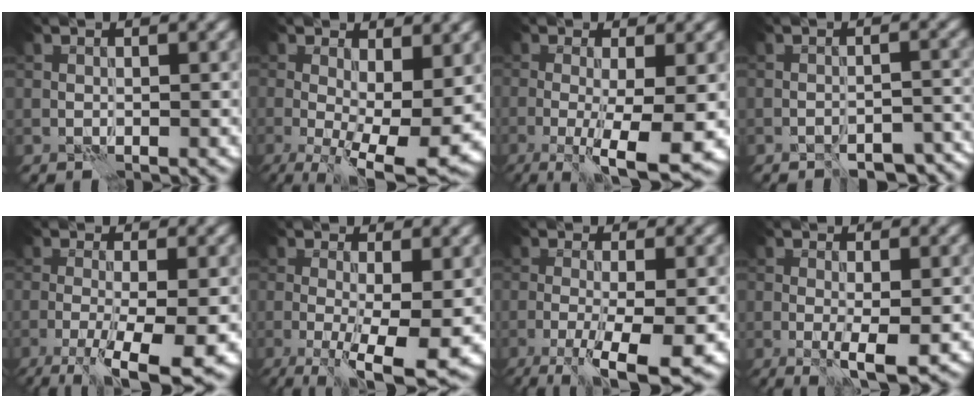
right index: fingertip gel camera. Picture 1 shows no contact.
{"total": 10.7, "force": [-1.3, 4.4, 9.7], "torque": [-0.152, -0.015, -0.011]}
{"total": 7.7, "force": [-2.5, 1.3, 7.1], "torque": [-0.111, -0.011, -0.037]}
{"total": 5.3, "force": [-4.5, 1.9, 2.2], "torque": [-0.023, 0.004, -0.059]}
{"total": 8.2, "force": [-4.2, 1.8, 6.8], "torque": [-0.114, -0.012, -0.069]}
{"total": 9.4, "force": [-2.8, 2.7, 8.6], "torque": [-0.127, -0.009, -0.041]}
{"total": 7.7, "force": [-3.9, 1.5, 6.5], "torque": [-0.105, -0.008, -0.065]}
{"total": 3.8, "force": [-1.3, 1.0, 3.4], "torque": [-0.061, -0.009, -0.021]}